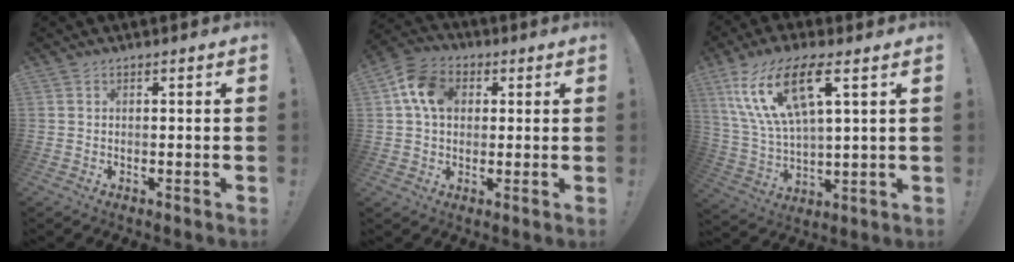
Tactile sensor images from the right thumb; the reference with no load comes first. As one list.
[{"total": 11.1, "force": [2.9, 8.4, 6.6], "torque": [-0.110, 0.009, 0.057]}, {"total": 17.1, "force": [8.3, 6.3, 13.5], "torque": [-0.266, -0.019, 0.138]}]